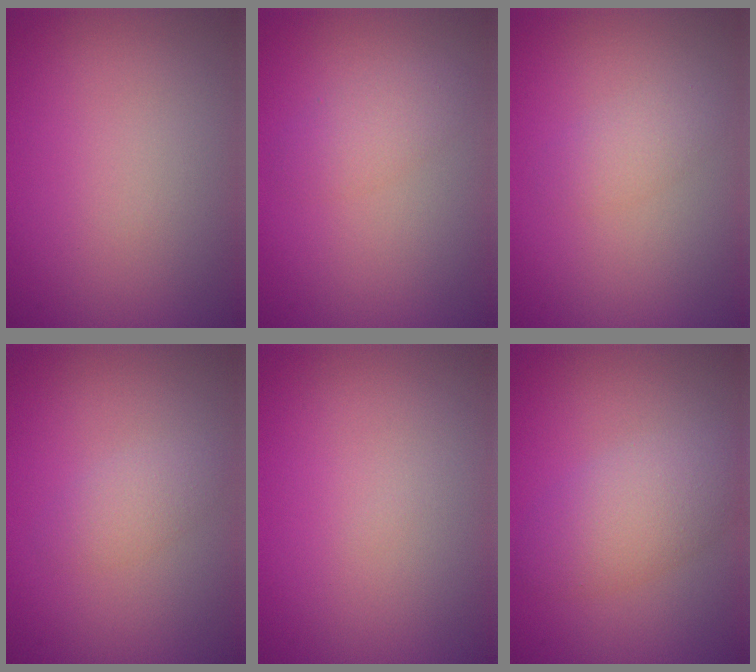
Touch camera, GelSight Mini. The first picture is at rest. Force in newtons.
{"total": 2.0, "press": 2.0, "slide": 0.1}
{"total": 1.7, "press": 1.7, "slide": 0.0}
{"total": 1.7, "press": 1.7, "slide": 0.1}
{"total": 0.0}
{"total": 4.3, "press": 4.3, "slide": 0.1}